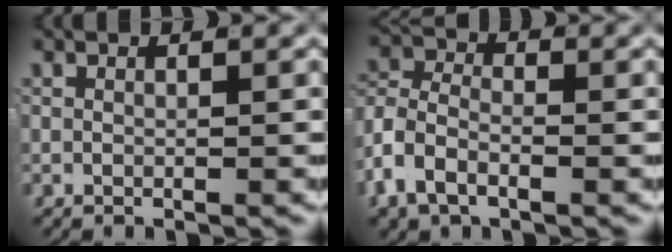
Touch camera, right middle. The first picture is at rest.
{"total": 5.4, "force": [-1.4, 4.0, 3.3], "torque": [-0.077, -0.012, -0.027]}